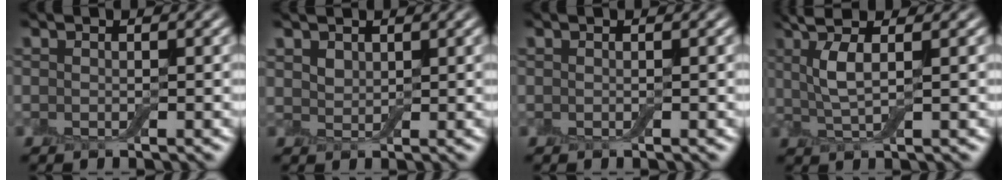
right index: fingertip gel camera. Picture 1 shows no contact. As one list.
[{"total": 1.7, "force": [1.2, 1.0, 0.6], "torque": [-0.016, -0.001, 0.024]}, {"total": 0.0}, {"total": 4.2, "force": [1.5, 1.0, 3.8], "torque": [-0.082, 0.003, 0.028]}]